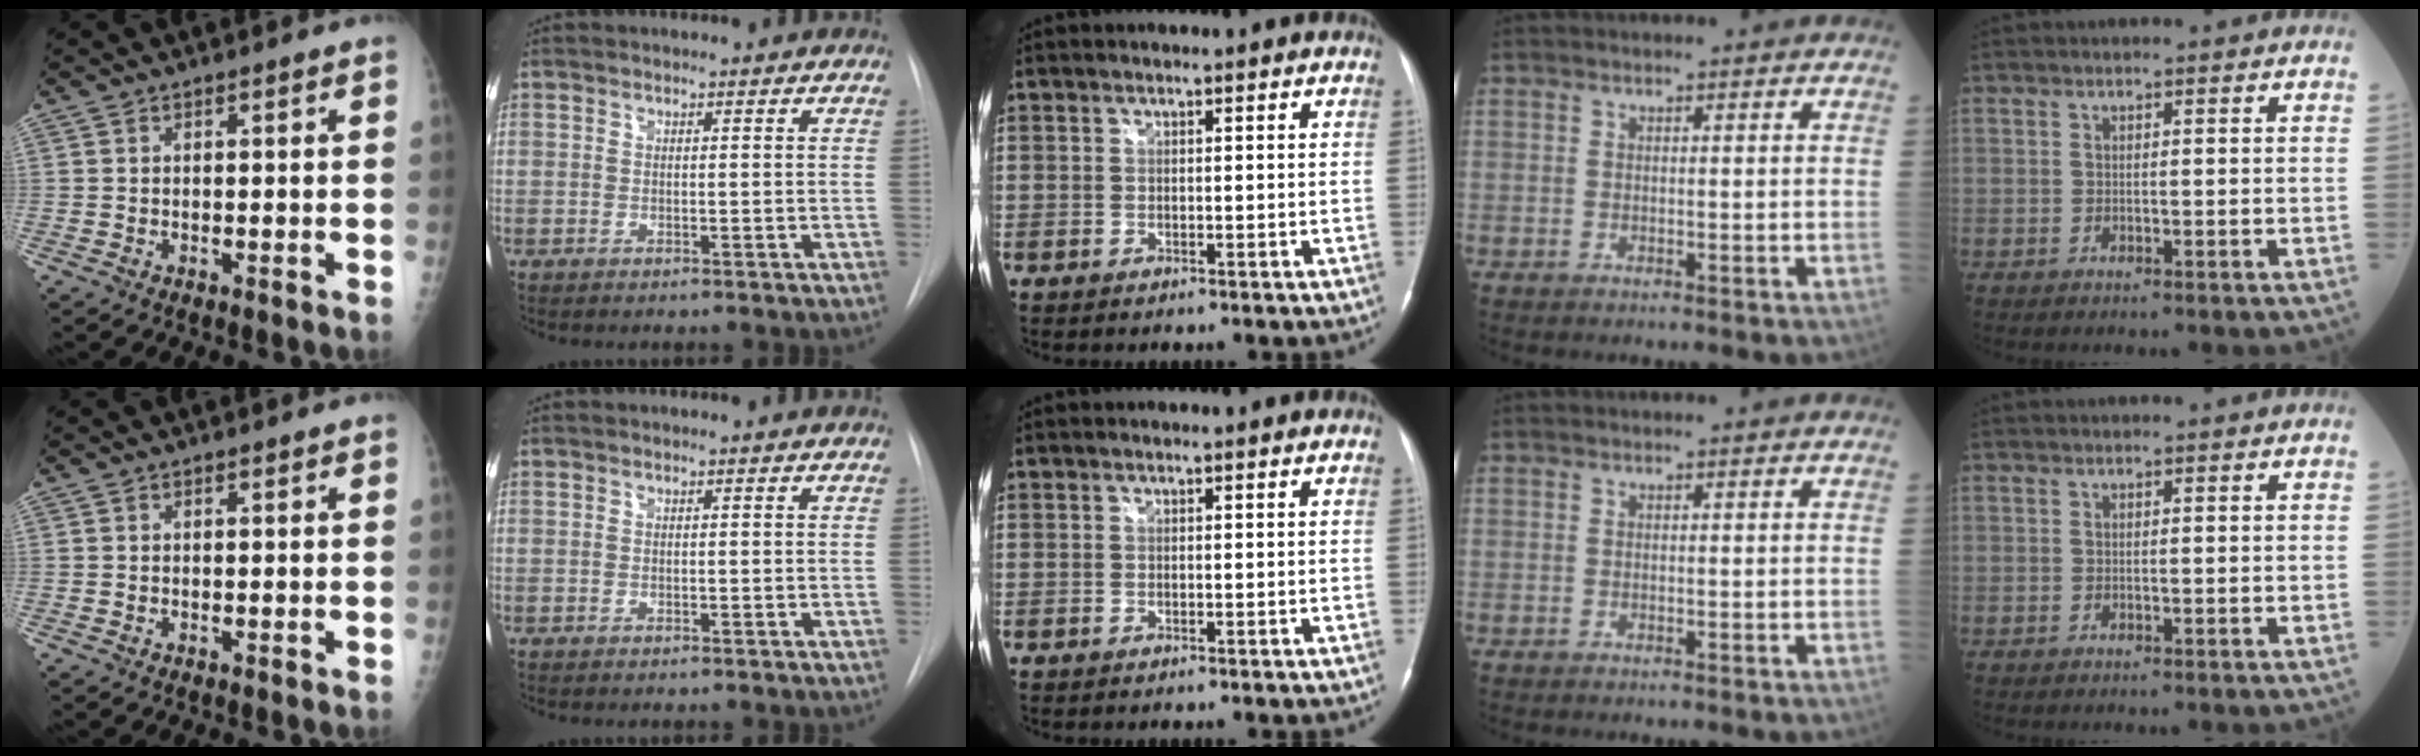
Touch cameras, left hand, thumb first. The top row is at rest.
{}